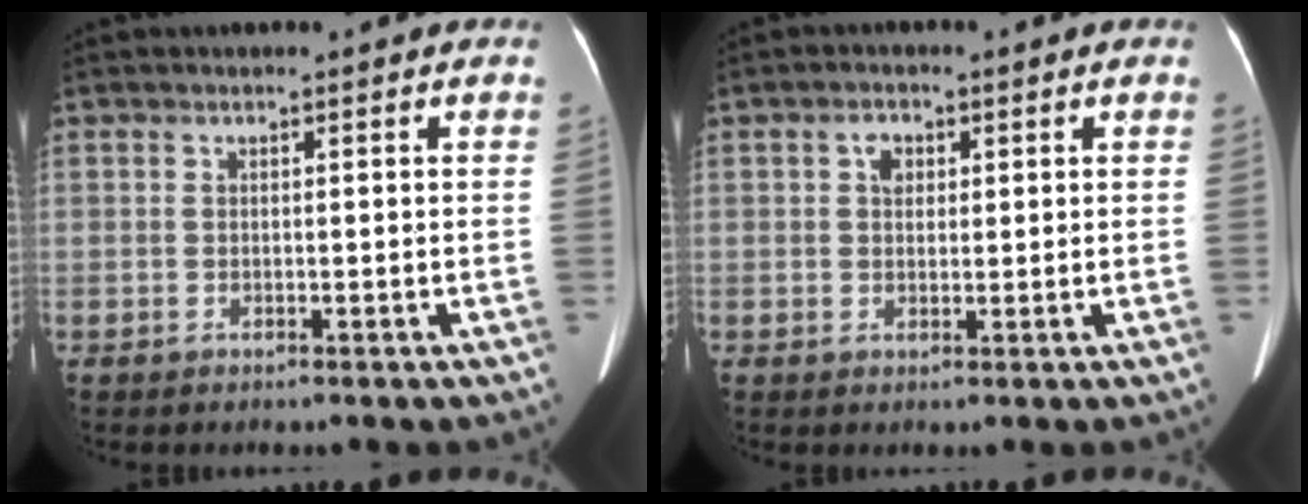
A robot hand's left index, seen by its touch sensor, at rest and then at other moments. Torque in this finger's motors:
{"motor_torque": [0.33, 0.36, 0.00, -0.06]}